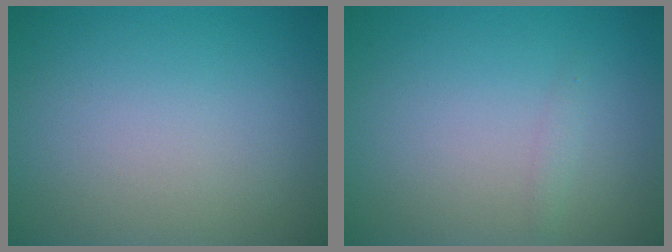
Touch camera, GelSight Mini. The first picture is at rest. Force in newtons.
{"total": 0.6, "press": 0.6, "slide": 0.0}